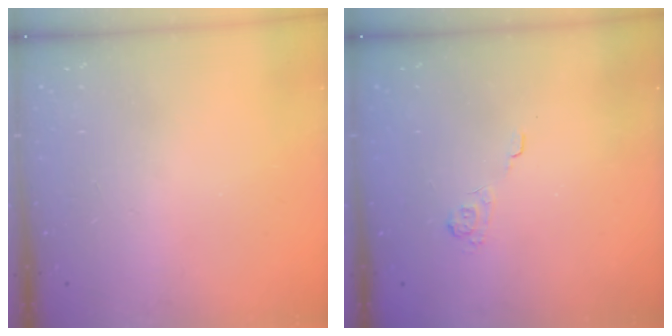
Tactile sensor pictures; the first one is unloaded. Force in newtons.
{"total": 2.2, "press": 1.7, "slide": 1.4}